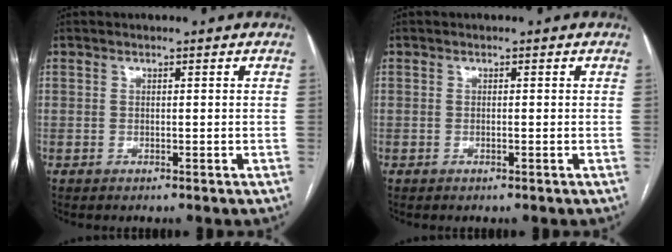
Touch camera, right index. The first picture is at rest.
{"total": 0.0}